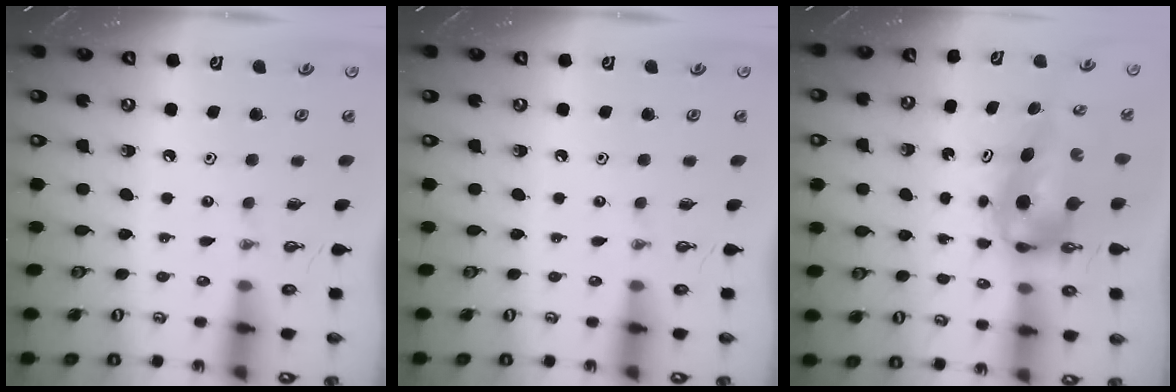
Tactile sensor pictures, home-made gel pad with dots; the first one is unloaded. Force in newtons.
{"total": 0.0}
{"total": 7.1, "press": 6.7, "slide": 2.4}